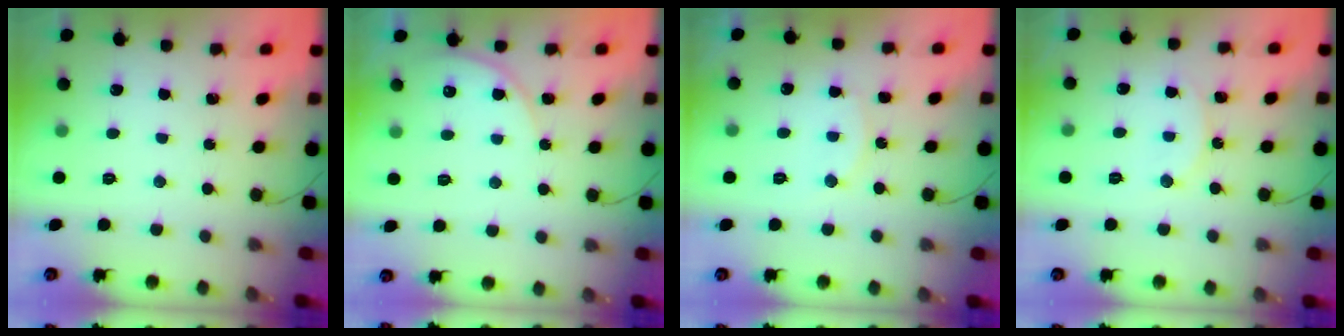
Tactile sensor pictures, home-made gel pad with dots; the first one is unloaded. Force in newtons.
{"total": 5.8, "press": 5.8, "slide": 0.4}
{"total": 7.7, "press": 7.7, "slide": 0.4}
{"total": 7.8, "press": 7.8, "slide": 0.5}